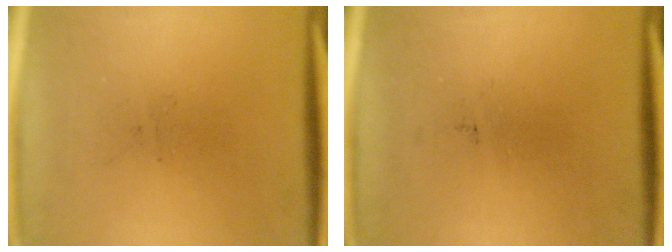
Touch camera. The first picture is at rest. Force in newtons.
{"total": 0.0}